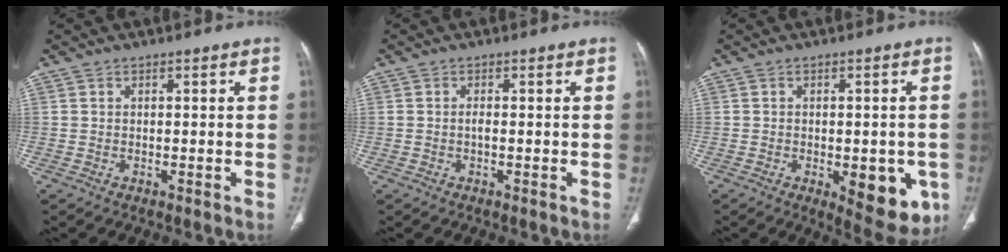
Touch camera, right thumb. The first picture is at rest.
{"total": 0.7, "force": [-0.2, 0.1, 0.6], "torque": [-0.013, -0.005, -0.006]}
{"total": 11.0, "force": [-3.3, 5.2, 9.1], "torque": [-0.083, -0.006, -0.027]}